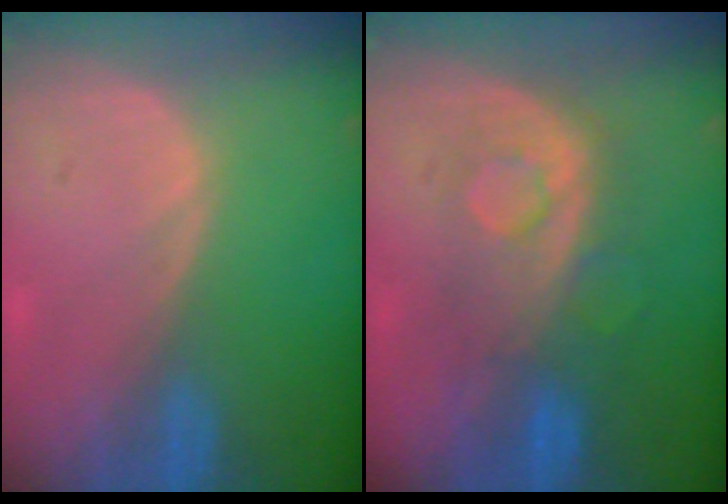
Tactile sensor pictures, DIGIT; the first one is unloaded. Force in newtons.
{"total": 7.9, "press": 7.9, "slide": 0.1}